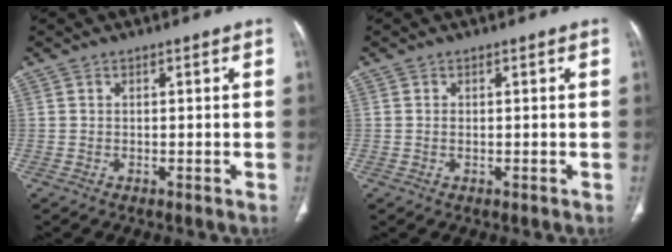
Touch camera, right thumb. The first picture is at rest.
{"total": 0.6, "force": [0.0, 0.3, 0.5], "torque": [-0.014, 0.001, 0.001]}